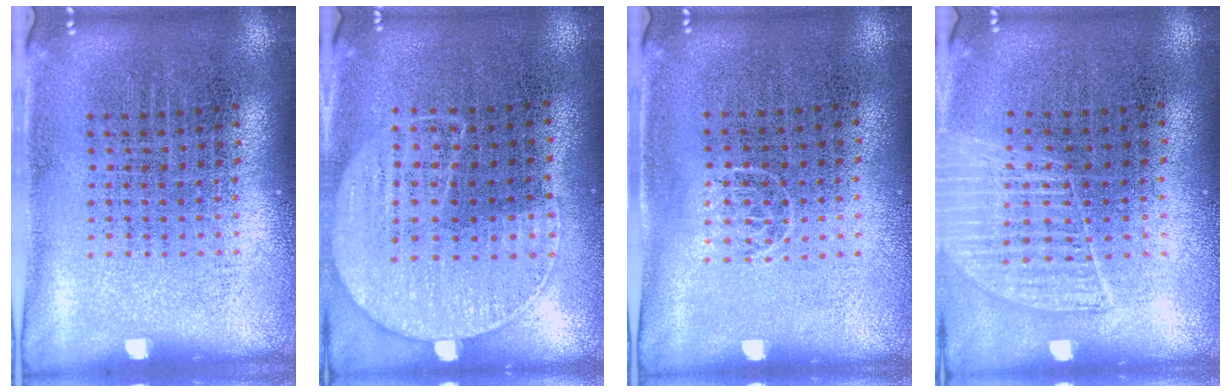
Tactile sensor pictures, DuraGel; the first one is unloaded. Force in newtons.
{"total": 1.3, "press": 1.0, "slide": 0.7}
{"total": 0.6, "press": 0.4, "slide": 0.4}
{"total": 1.3, "press": 1.2, "slide": 0.4}